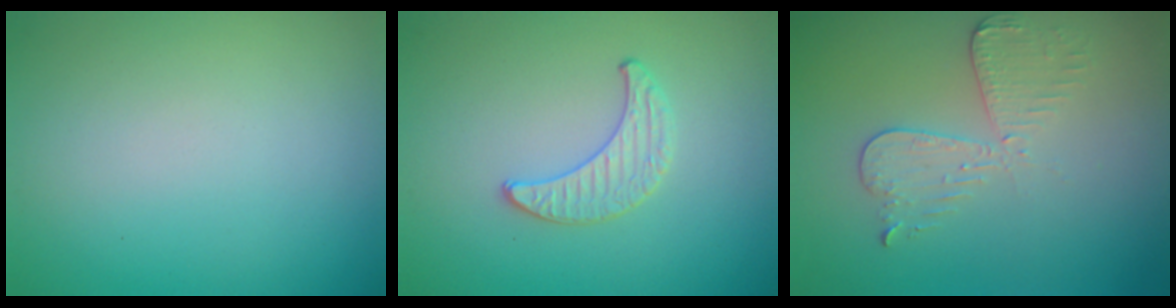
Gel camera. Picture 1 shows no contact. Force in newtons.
{"total": 1.3, "press": 1.3, "slide": 0.2}
{"total": 3.0, "press": 2.7, "slide": 1.2}